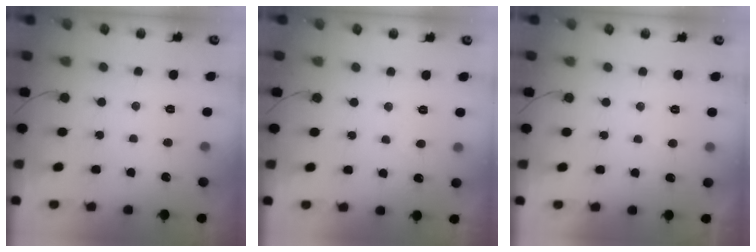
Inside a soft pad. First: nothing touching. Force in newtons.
{"total": 2.5, "press": 2.4, "slide": 0.5}
{"total": 0.0}